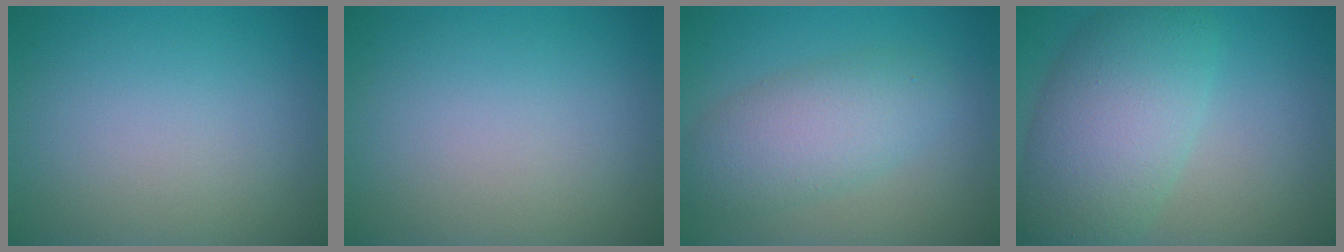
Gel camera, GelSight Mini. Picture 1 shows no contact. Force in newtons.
{"total": 0.0}
{"total": 4.9, "press": 4.9, "slide": 0.2}
{"total": 8.2, "press": 8.2, "slide": 0.4}